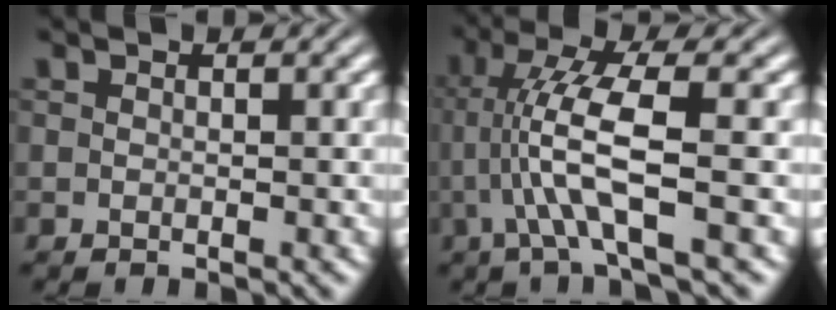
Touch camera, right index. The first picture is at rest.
{"total": 5.5, "force": [-0.2, 0.6, 5.5], "torque": [-0.109, -0.012, 0.001]}